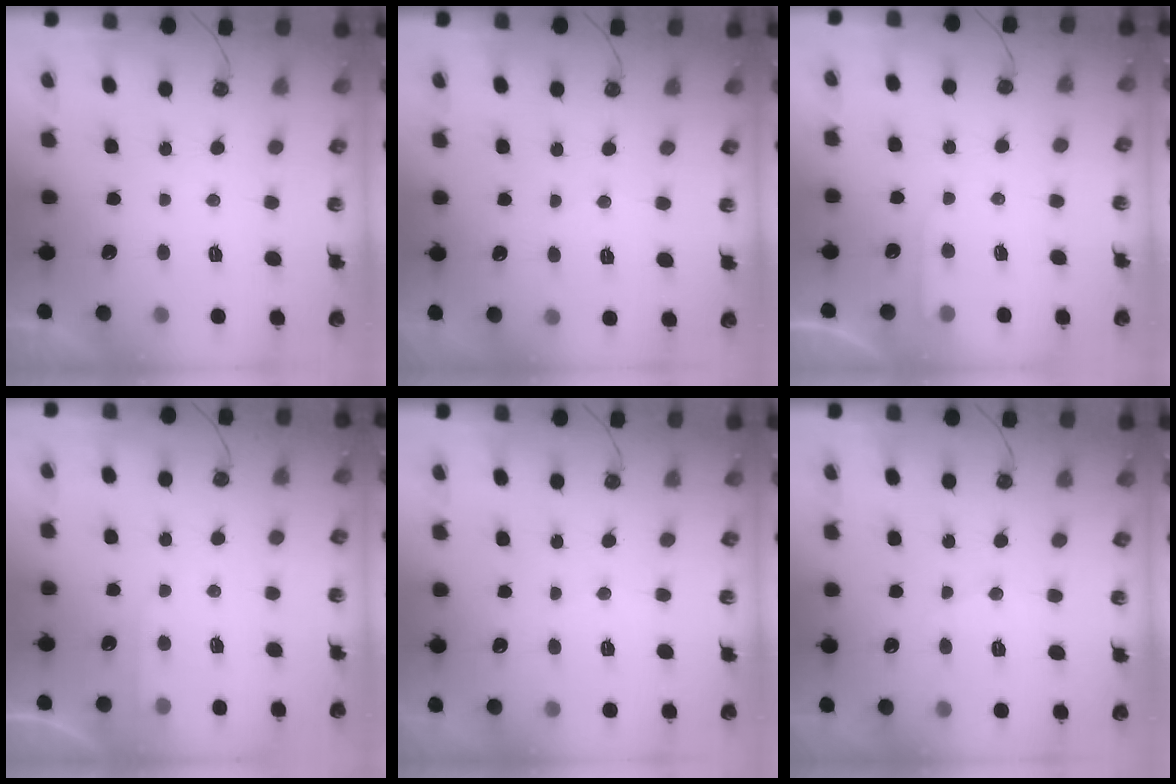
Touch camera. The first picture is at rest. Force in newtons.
{"total": 6.1, "press": 6.1, "slide": 0.4}
{"total": 5.4, "press": 5.4, "slide": 0.8}
{"total": 5.1, "press": 5.1, "slide": 0.6}
{"total": 5.0, "press": 5.0, "slide": 0.4}
{"total": 6.4, "press": 6.4, "slide": 0.5}